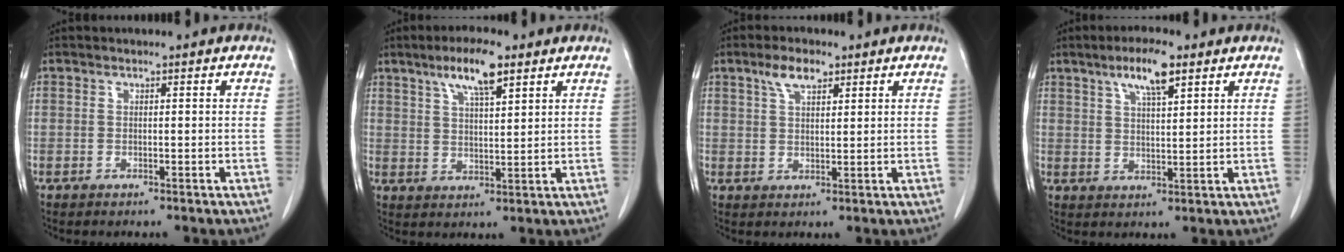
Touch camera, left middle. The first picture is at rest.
{"total": 7.5, "force": [4.7, 1.4, 5.7], "torque": [-0.108, 0.006, 0.083]}
{"total": 4.3, "force": [2.8, 1.7, 2.9], "torque": [-0.060, 0.008, 0.054]}
{"total": 6.7, "force": [4.1, 1.2, 5.1], "torque": [-0.096, 0.004, 0.070]}